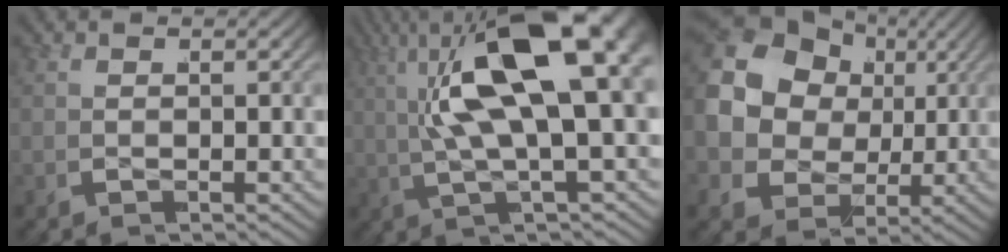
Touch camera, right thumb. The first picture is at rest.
{"total": 12.6, "force": [2.4, 4.9, 11.4], "torque": [-0.216, 0.020, 0.035]}
{"total": 14.5, "force": [1.8, 11.1, 9.2], "torque": [-0.224, -0.009, 0.022]}